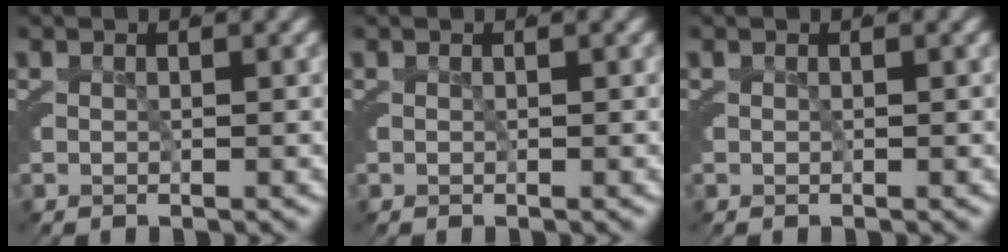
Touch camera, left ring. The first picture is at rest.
{"total": 0.0}
{"total": 0.0}